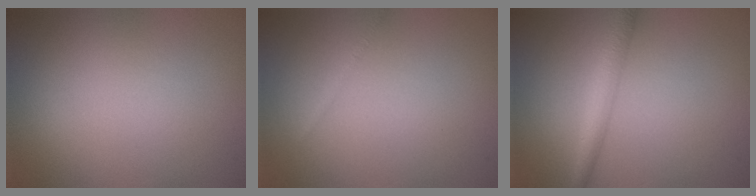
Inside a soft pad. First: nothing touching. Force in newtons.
{"total": 0.6, "press": 0.6, "slide": 0.0}
{"total": 2.7, "press": 2.7, "slide": 0.1}